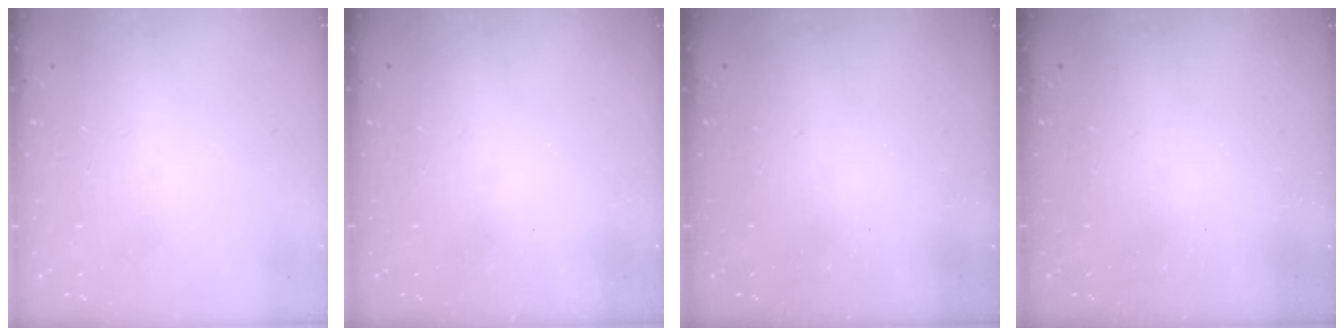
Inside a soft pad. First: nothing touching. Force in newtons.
{"total": 2.6, "press": 2.4, "slide": 0.8}
{"total": 2.3, "press": 2.2, "slide": 0.7}
{"total": 2.3, "press": 2.2, "slide": 0.7}